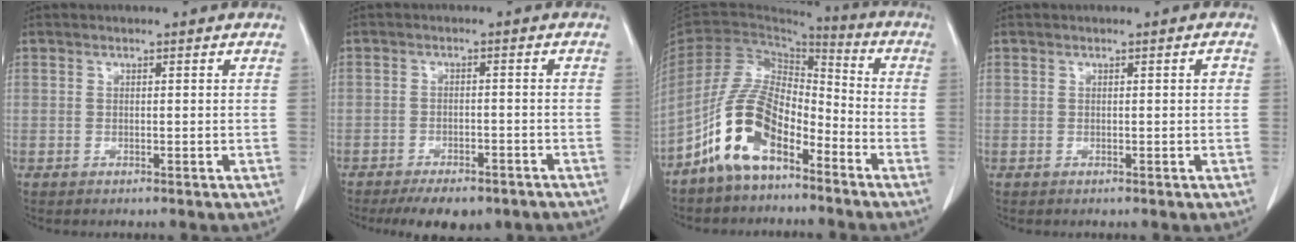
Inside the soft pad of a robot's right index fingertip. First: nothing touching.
{"total": 8.1, "force": [-6.2, 3.4, 4.0], "torque": [-0.047, 0.000, -0.085]}
{"total": 14.1, "force": [-7.3, 5.8, 10.6], "torque": [-0.219, 0.003, -0.138]}
{"total": 0.7, "force": [0.0, 0.1, 0.6], "torque": [-0.008, 0.001, 0.000]}